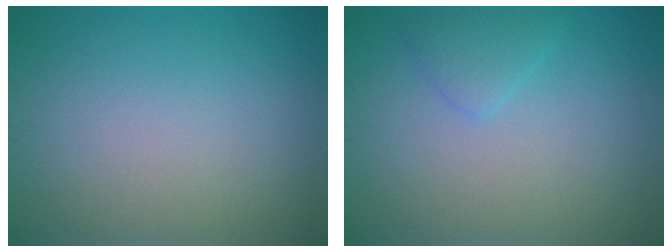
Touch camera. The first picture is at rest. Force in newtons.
{"total": 1.6, "press": 1.6, "slide": 0.1}